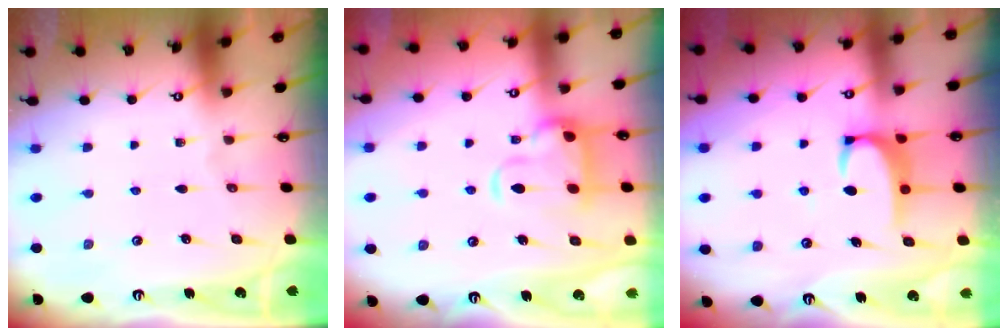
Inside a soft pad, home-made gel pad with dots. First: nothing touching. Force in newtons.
{"total": 5.9, "press": 5.7, "slide": 1.6}
{"total": 3.7, "press": 3.7, "slide": 0.3}